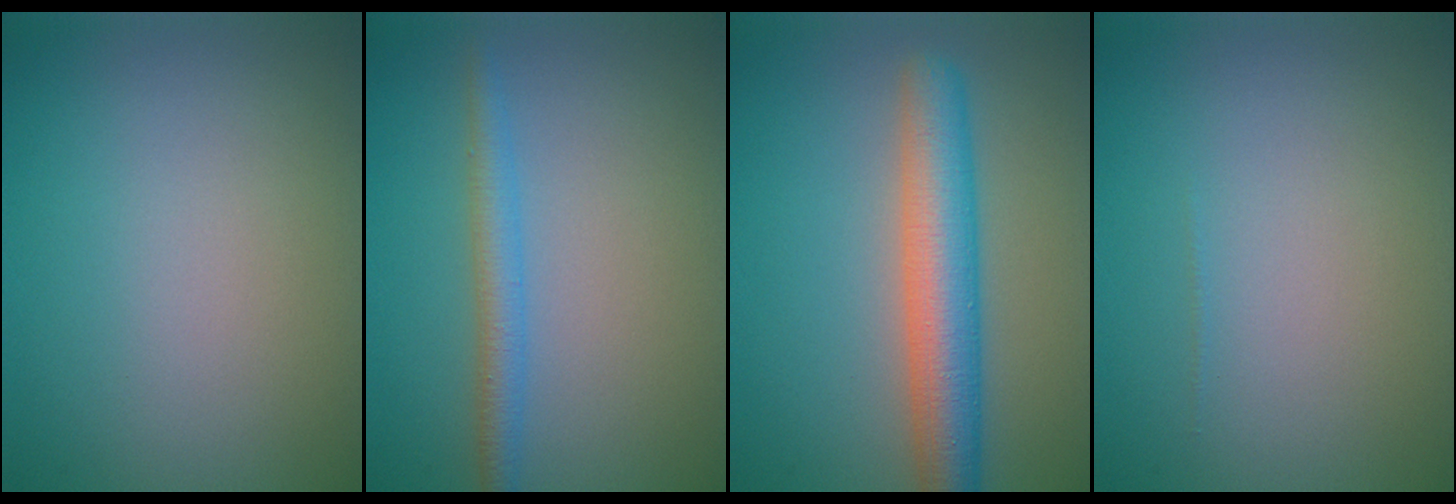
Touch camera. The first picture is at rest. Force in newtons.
{"total": 2.4, "press": 2.4, "slide": 0.2}
{"total": 5.9, "press": 5.9, "slide": 0.1}
{"total": 0.0}